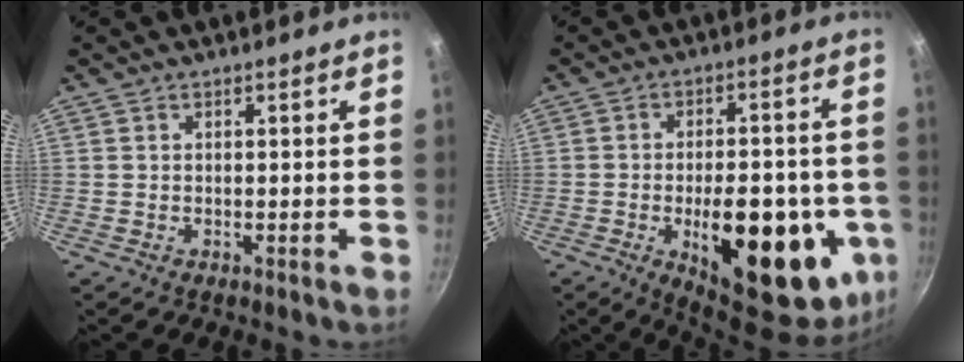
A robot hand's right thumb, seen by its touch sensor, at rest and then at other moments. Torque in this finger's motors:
{"motor_torque": [2.30, 2.74, 2.16, -0.60, 0.37]}